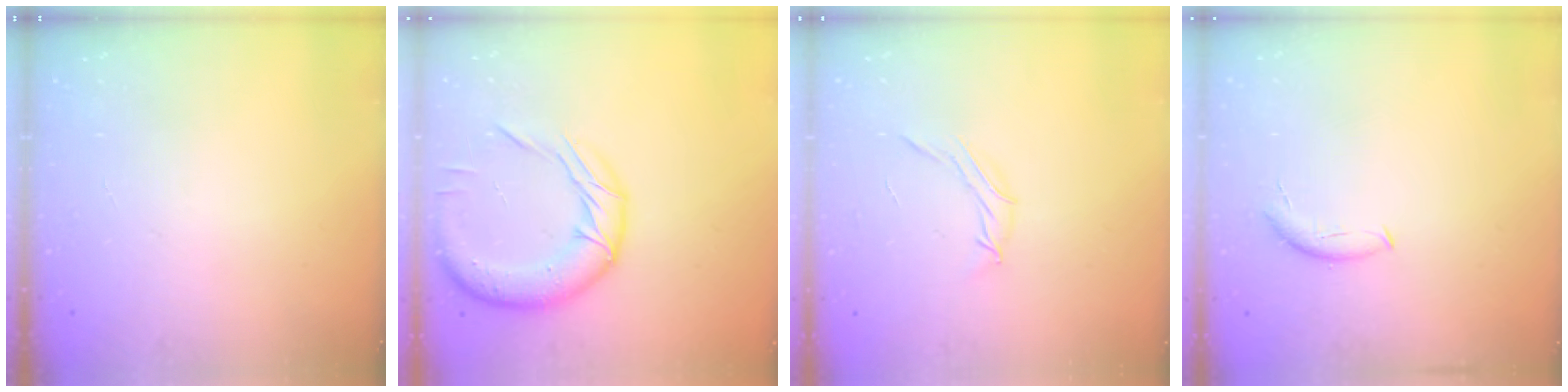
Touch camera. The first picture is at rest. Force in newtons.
{"total": 16.9, "press": 16.8, "slide": 2.3}
{"total": 6.6, "press": 6.6, "slide": 0.9}
{"total": 6.6, "press": 6.6, "slide": 0.6}